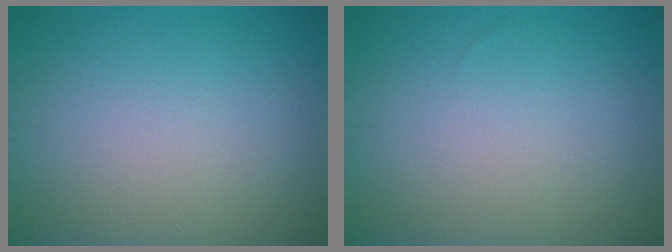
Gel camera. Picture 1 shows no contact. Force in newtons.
{"total": 0.0}